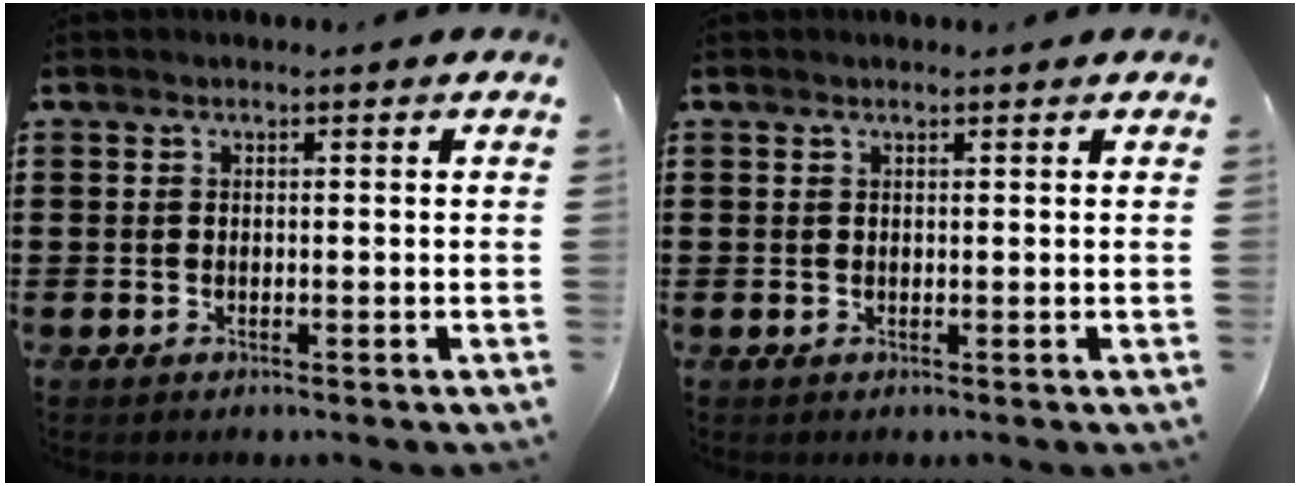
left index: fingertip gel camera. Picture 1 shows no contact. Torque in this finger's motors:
{"motor_torque": [0.43, 0.36, 0.03, 0.01]}